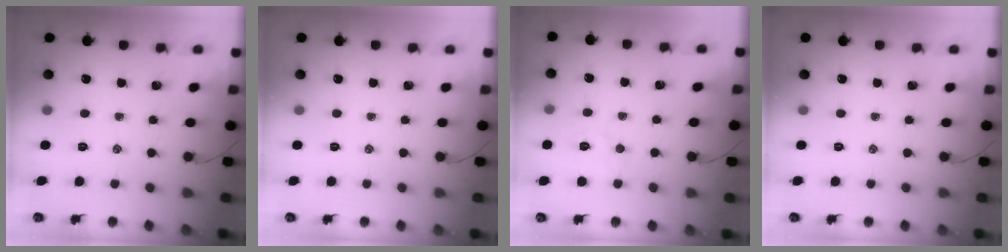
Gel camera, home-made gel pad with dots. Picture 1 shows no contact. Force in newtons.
{"total": 0.0}
{"total": 5.1, "press": 4.9, "slide": 1.2}
{"total": 0.0}